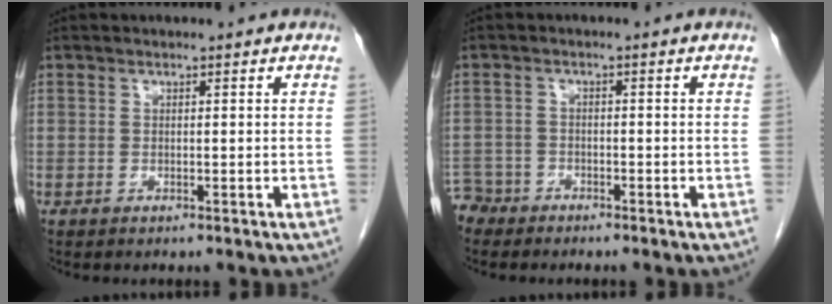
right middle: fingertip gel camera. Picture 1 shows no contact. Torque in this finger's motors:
{"motor_torque": [0.42, -0.65, -0.03, -0.12]}